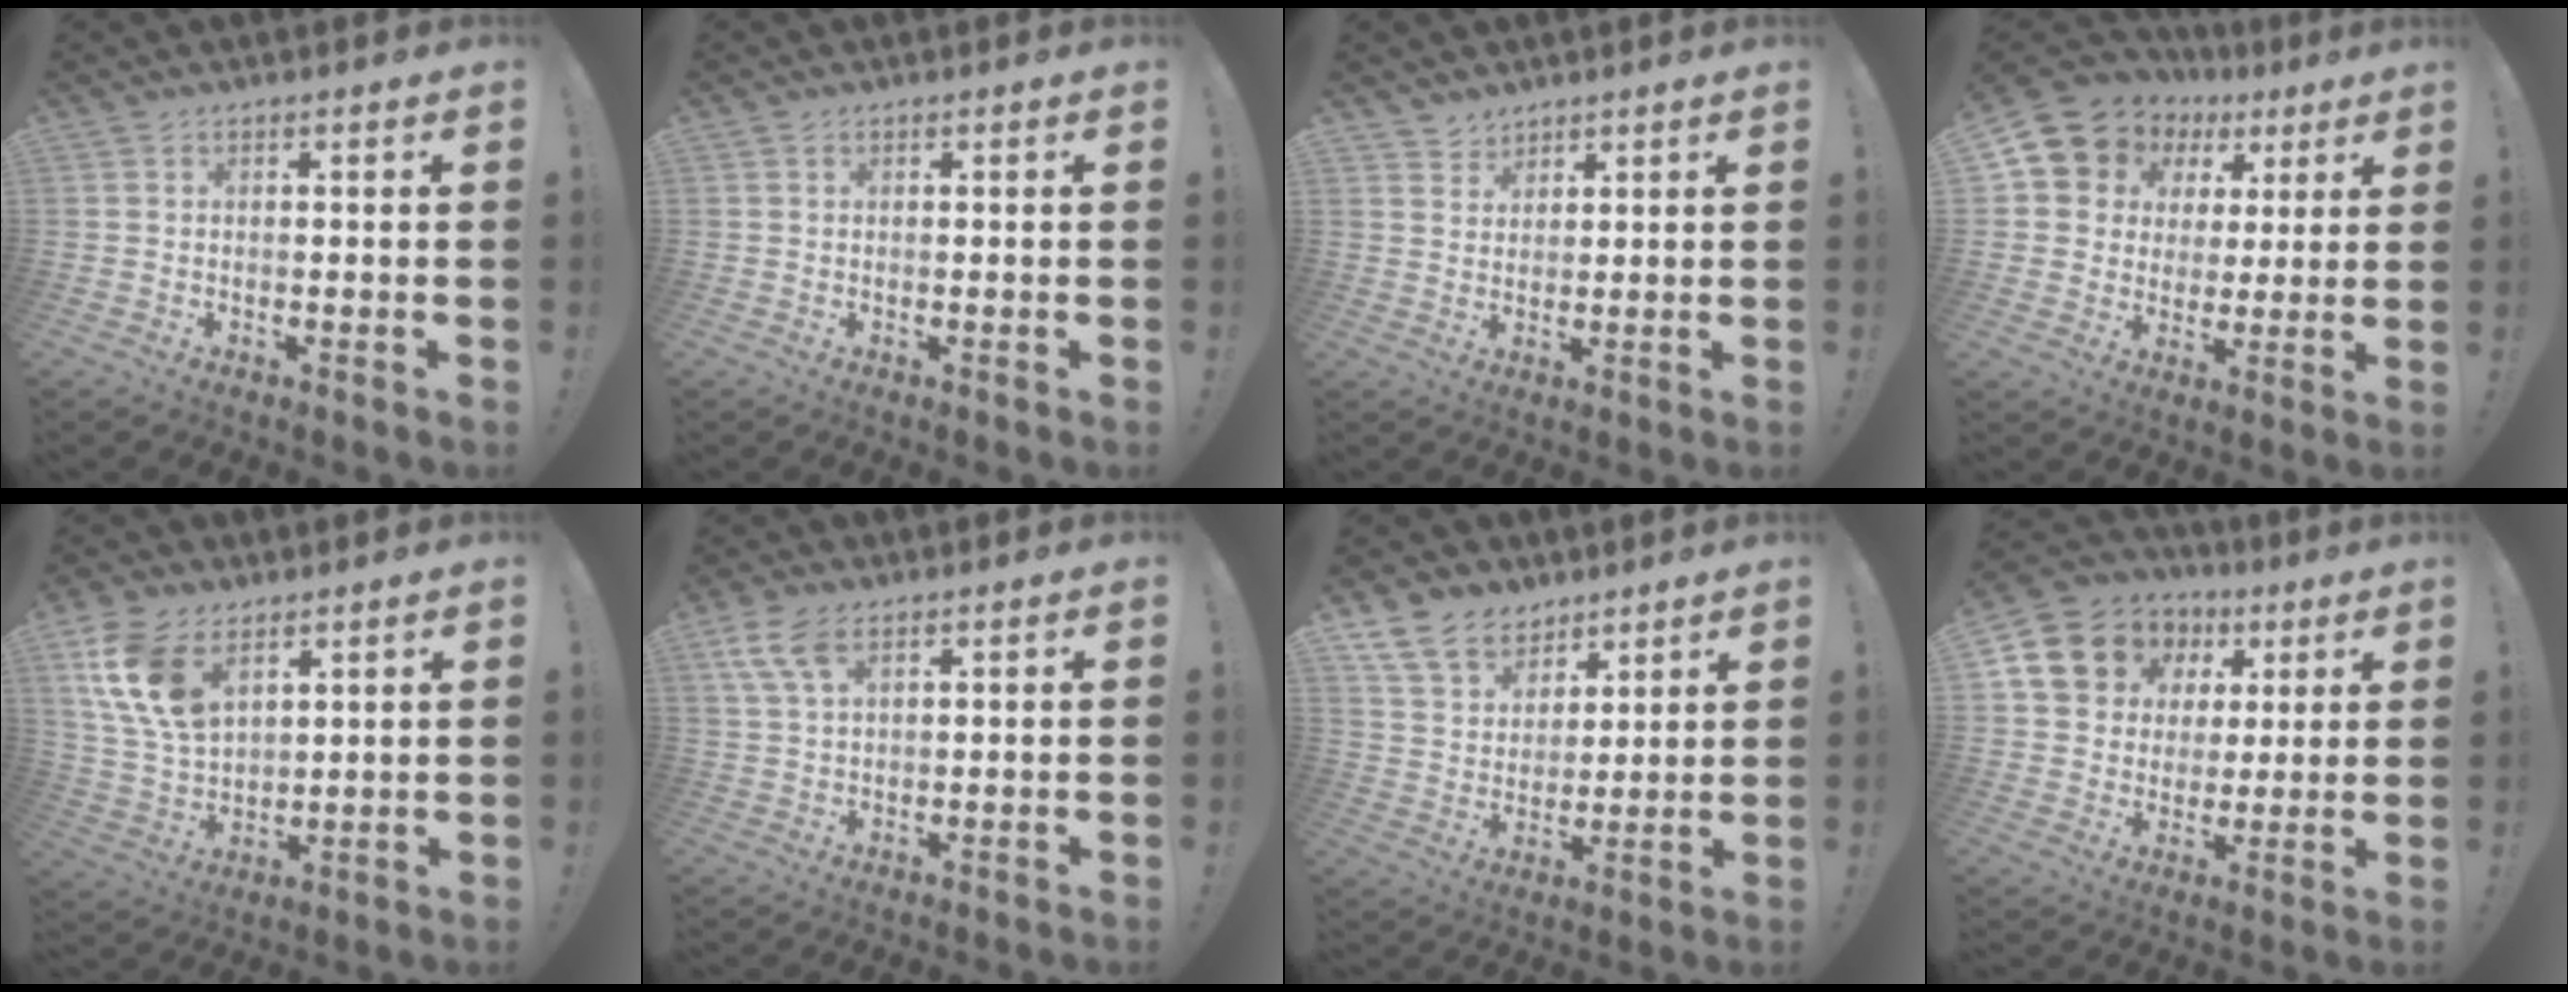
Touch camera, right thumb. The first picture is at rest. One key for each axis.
{"total": 0.0}
{"total": 3.6, "fx": 3.0, "fy": 2.1, "fz": -0.1, "tx": 0.010, "ty": -0.025, "tz": 0.055}
{"total": 10.1, "fx": 5.3, "fy": 8.2, "fz": 2.6, "tx": -0.051, "ty": -0.035, "tz": 0.106}
{"total": 15.0, "fx": 7.7, "fy": 9.0, "fz": 9.2, "tx": -0.189, "ty": -0.033, "tz": 0.147}
{"total": 7.7, "fx": 4.0, "fy": 3.6, "fz": 5.4, "tx": -0.112, "ty": -0.007, "tz": 0.078}
{"total": 13.2, "fx": 9.6, "fy": 8.3, "fz": 3.6, "tx": -0.070, "ty": -0.069, "tz": 0.186}
{"total": 14.7, "fx": 6.2, "fy": 12.1, "fz": 5.5, "tx": -0.087, "ty": -0.028, "tz": 0.138}